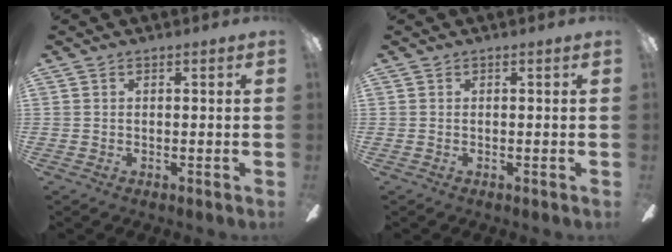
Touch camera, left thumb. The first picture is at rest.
{"total": 0.0}